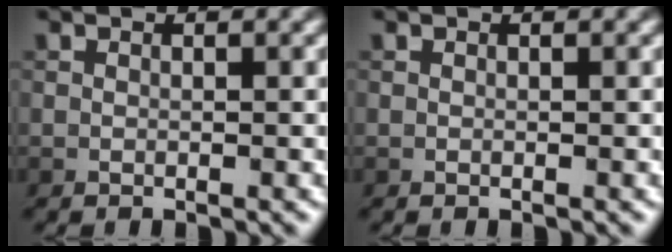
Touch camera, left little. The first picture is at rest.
{"total": 0.0}